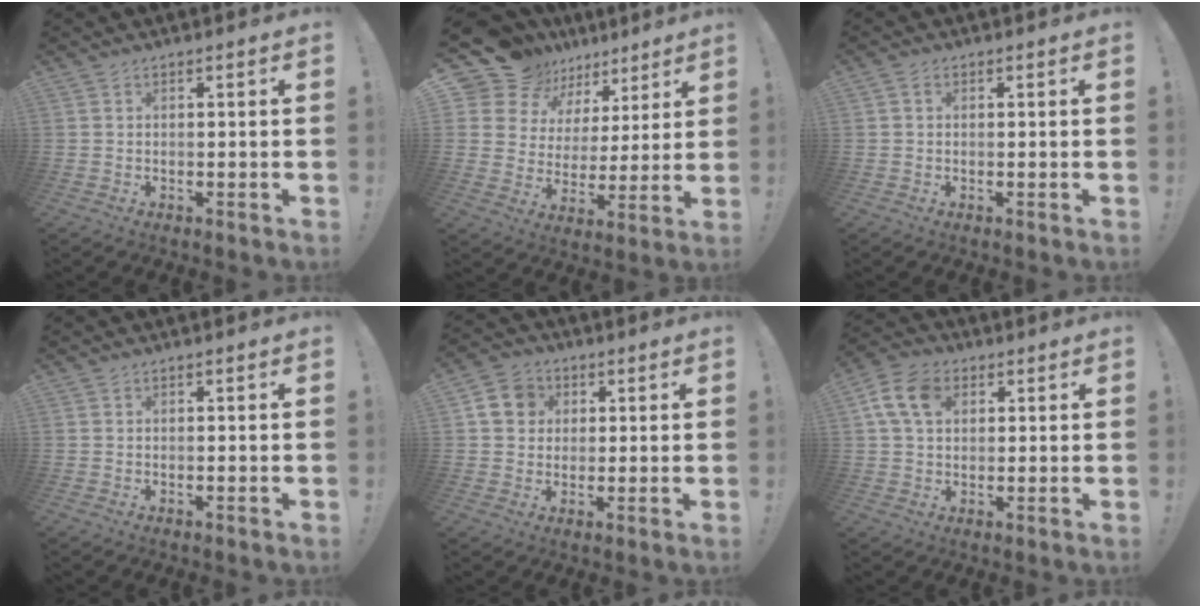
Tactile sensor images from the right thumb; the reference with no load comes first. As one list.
[{"total": 13.5, "force": [10.4, 8.1, 3.1], "torque": [-0.068, -0.076, 0.197]}, {"total": 0.9, "force": [0.1, 0.8, 0.5], "torque": [-0.014, 0.005, 0.002]}, {"total": 0.0}, {"total": 9.1, "force": [2.5, 7.9, 3.6], "torque": [-0.058, 0.001, 0.055]}, {"total": 10.3, "force": [3.2, 7.1, 6.8], "torque": [-0.129, 0.013, 0.066]}]